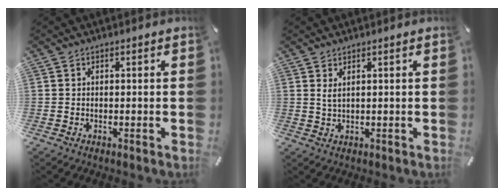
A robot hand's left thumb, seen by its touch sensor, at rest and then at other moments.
{"total": 2.0, "force": [1.1, 0.5, 1.7], "torque": [-0.035, 0.001, 0.018]}